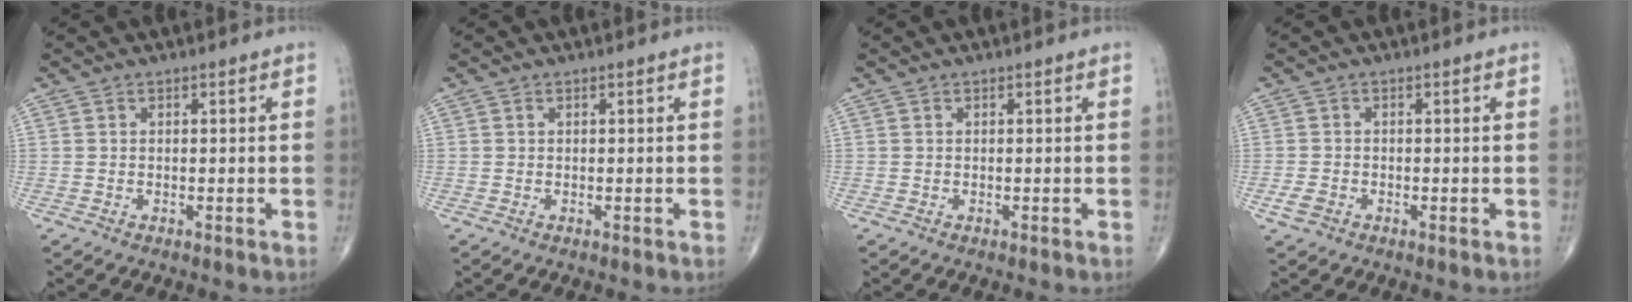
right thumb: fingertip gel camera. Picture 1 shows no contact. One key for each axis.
{"total": 0.0}
{"total": 0.0}
{"total": 2.2, "fx": -1.0, "fy": 1.5, "fz": 1.2, "tx": -0.027, "ty": 0.004, "tz": -0.017}